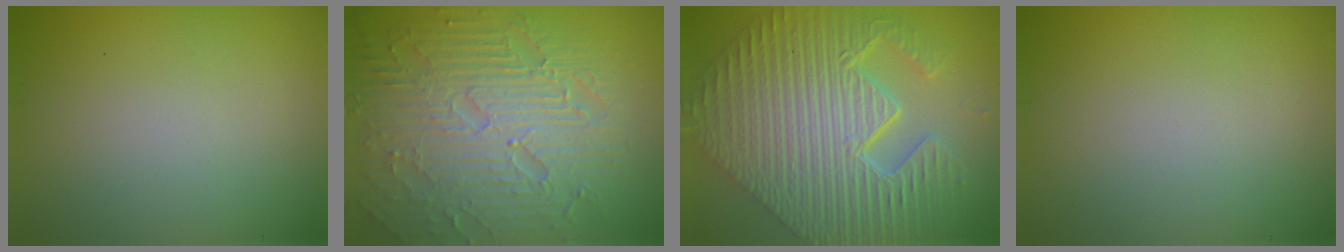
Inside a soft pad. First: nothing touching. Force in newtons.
{"total": 10.0, "press": 6.5, "slide": 7.6}
{"total": 11.6, "press": 7.8, "slide": 8.5}
{"total": 0.0}